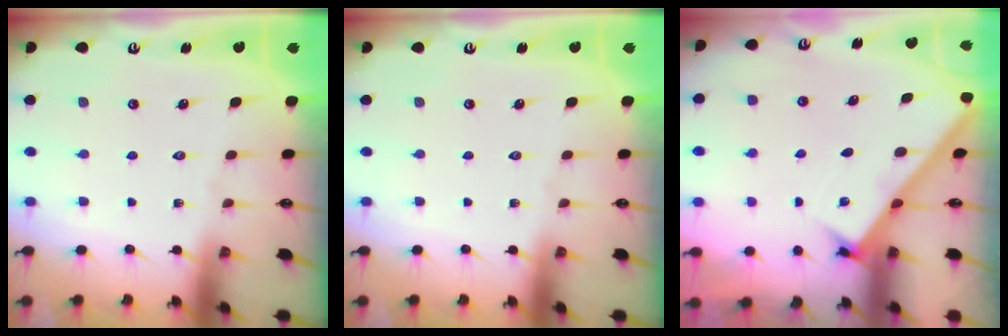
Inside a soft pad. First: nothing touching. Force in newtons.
{"total": 0.0}
{"total": 2.8, "press": 2.8, "slide": 0.4}